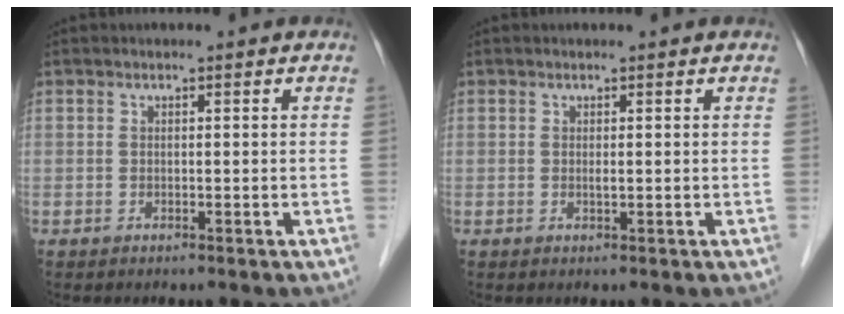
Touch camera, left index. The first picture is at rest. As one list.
[{"total": 0.6, "force": [0.2, 0.1, 0.5], "torque": [-0.015, -0.001, 0.002]}]